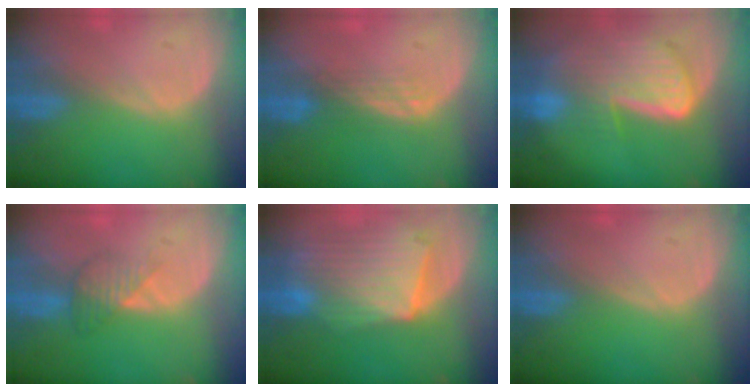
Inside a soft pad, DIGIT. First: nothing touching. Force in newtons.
{"total": 3.0, "press": 2.5, "slide": 1.7}
{"total": 9.1, "press": 7.9, "slide": 4.3}
{"total": 3.1, "press": 3.1, "slide": 0.5}
{"total": 10.6, "press": 9.2, "slide": 5.3}
{"total": 0.0}